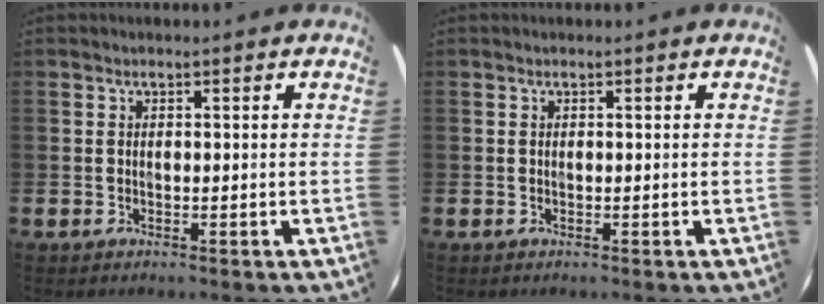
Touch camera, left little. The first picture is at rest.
{"total": 0.0}